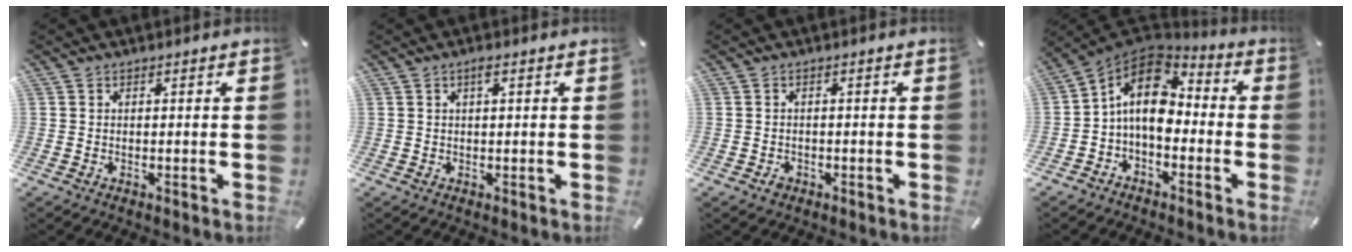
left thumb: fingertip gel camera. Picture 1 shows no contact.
{"total": 1.4, "force": [0.6, 0.3, 1.3], "torque": [-0.028, 0.003, 0.009]}
{"total": 1.4, "force": [-0.7, 1.0, 0.5], "torque": [-0.013, 0.004, -0.015]}
{"total": 12.1, "force": [-0.2, 8.2, 8.9], "torque": [-0.169, 0.009, -0.007]}